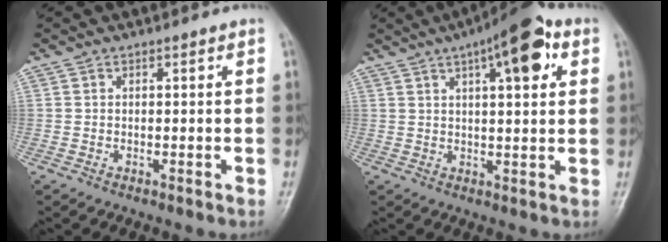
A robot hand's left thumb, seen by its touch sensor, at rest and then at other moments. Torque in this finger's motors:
{"motor_torque": [0.12, 0.44, 0.48, 0.26, 0.21]}